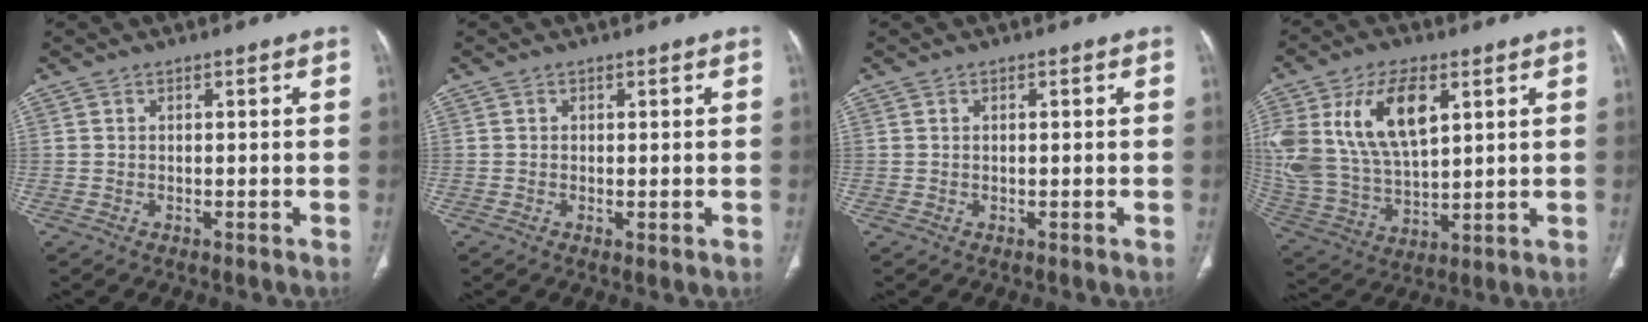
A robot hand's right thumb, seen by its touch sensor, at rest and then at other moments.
{"total": 0.7, "force": [-0.1, 0.3, 0.7], "torque": [-0.015, -0.004, -0.002]}
{"total": 0.5, "force": [0.1, 0.1, 0.5], "torque": [-0.015, 0.004, 0.004]}
{"total": 20.5, "force": [7.3, 10.9, 15.7], "torque": [-0.313, -0.019, 0.146]}